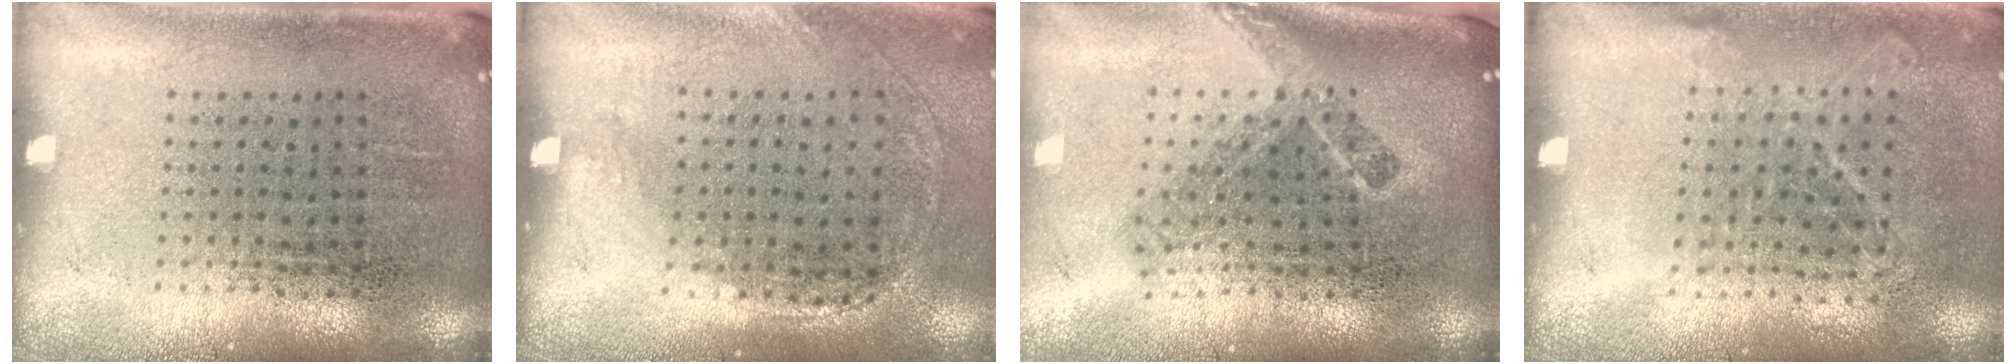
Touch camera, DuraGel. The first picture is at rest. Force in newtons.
{"total": 1.3, "press": 0.9, "slide": 0.9}
{"total": 2.2, "press": 1.5, "slide": 1.7}
{"total": 1.1, "press": 1.0, "slide": 0.4}